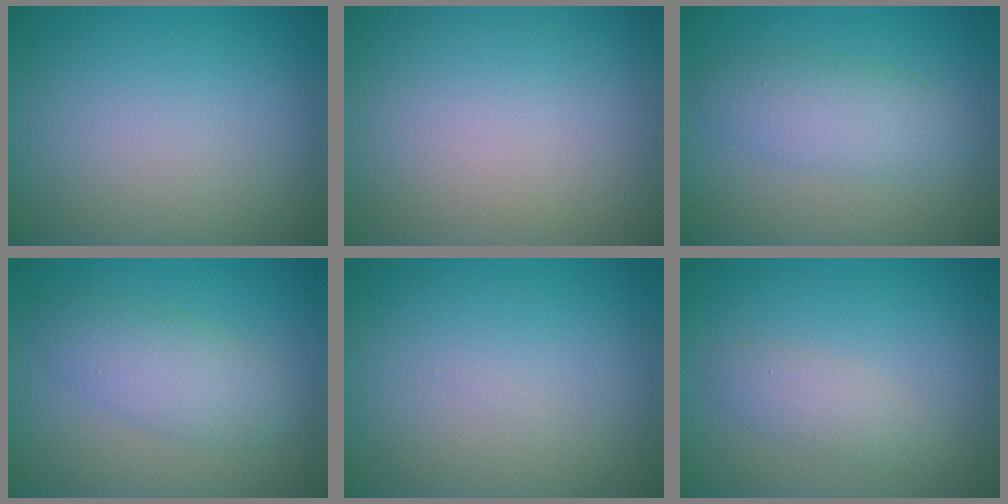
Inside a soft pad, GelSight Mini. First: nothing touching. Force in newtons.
{"total": 0.0}
{"total": 3.5, "press": 3.5, "slide": 0.2}
{"total": 3.6, "press": 3.6, "slide": 0.0}
{"total": 0.0}
{"total": 1.9, "press": 1.9, "slide": 0.1}